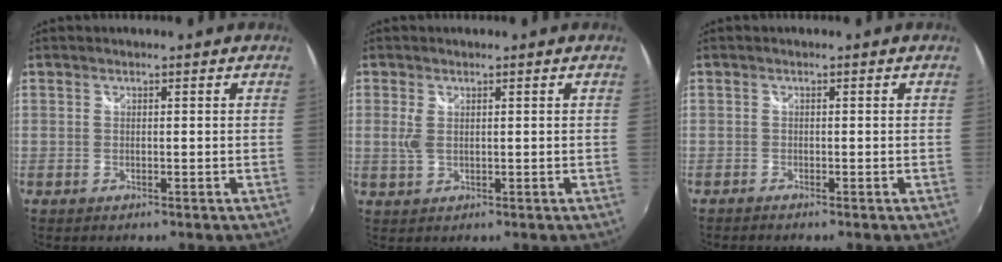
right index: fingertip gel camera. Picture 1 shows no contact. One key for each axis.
{"total": 2.4, "fx": 0.5, "fy": 1.2, "fz": 2.0, "tx": -0.041, "ty": -0.001, "tz": 0.010}
{"total": 0.7, "fx": -0.7, "fy": 0.0, "fz": 0.2, "tx": -0.007, "ty": -0.005, "tz": -0.016}